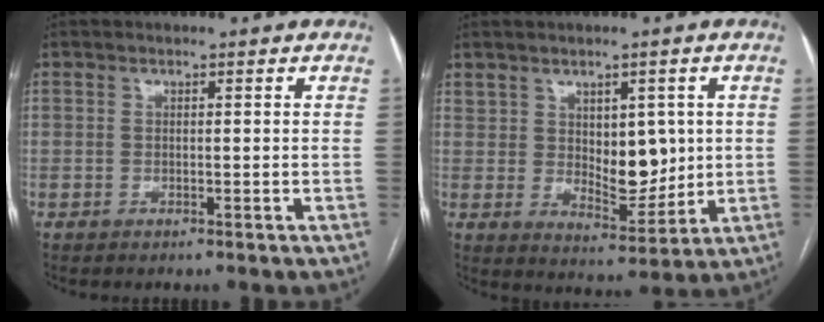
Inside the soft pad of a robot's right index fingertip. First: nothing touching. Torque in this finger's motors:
{"motor_torque": [0.12, 0.18, 0.17, 0.02]}